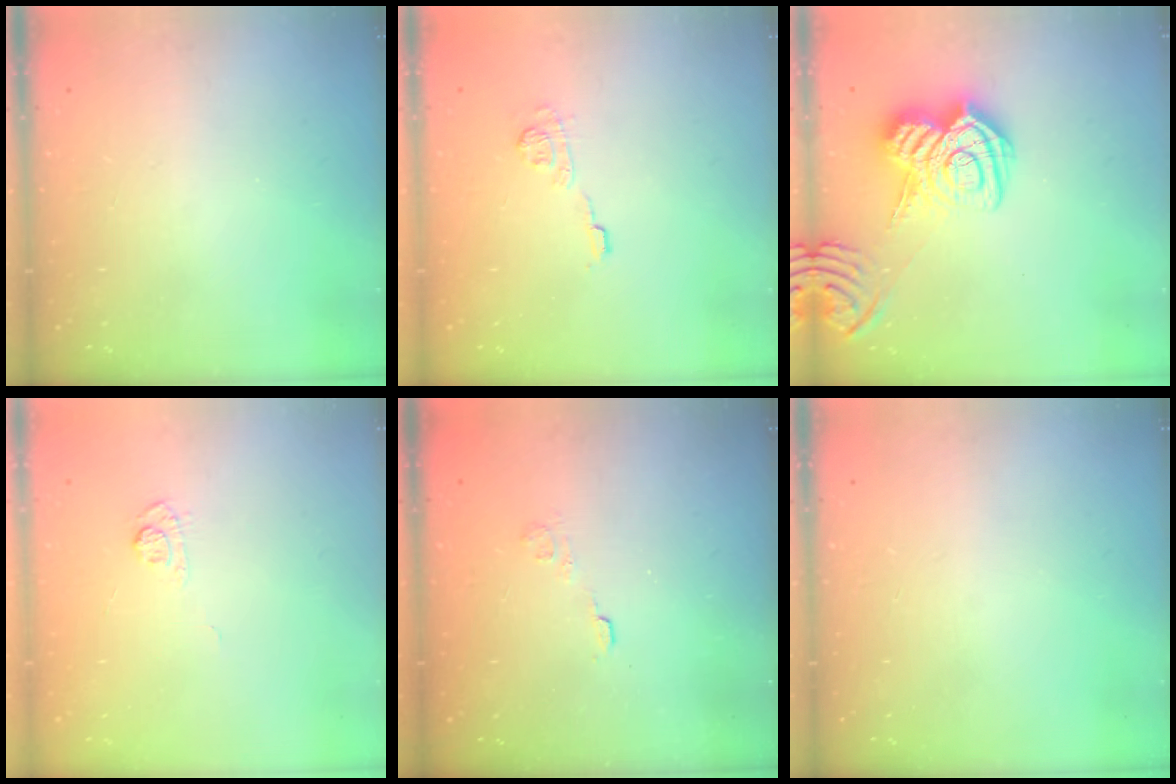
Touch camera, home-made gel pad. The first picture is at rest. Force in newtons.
{"total": 8.3, "press": 8.3, "slide": 0.3}
{"total": 15.0, "press": 15.0, "slide": 0.8}
{"total": 5.0, "press": 4.8, "slide": 1.4}
{"total": 2.6, "press": 2.2, "slide": 1.4}
{"total": 0.0}